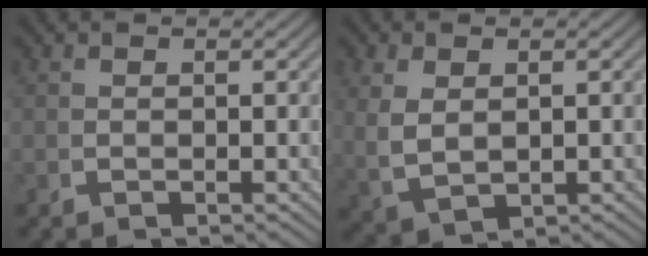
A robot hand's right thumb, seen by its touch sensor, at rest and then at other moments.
{"total": 3.7, "force": [0.5, 2.5, 2.6], "torque": [-0.070, -0.017, 0.031]}